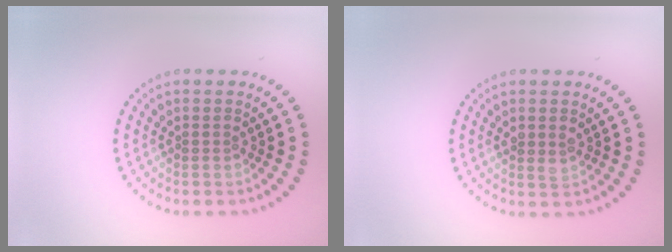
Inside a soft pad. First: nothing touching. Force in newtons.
{"total": 1.0, "press": 1.0, "slide": 0.4}